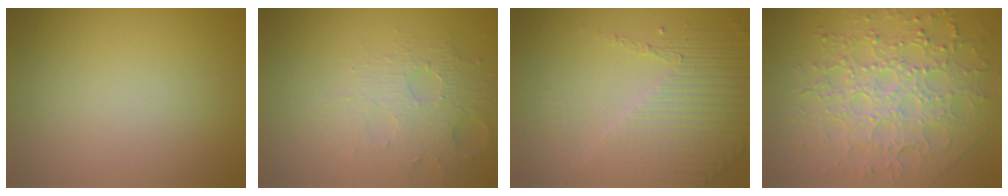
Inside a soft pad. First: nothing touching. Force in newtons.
{"total": 3.6, "press": 3.2, "slide": 1.8}
{"total": 4.3, "press": 3.2, "slide": 2.9}
{"total": 7.8, "press": 5.6, "slide": 5.4}